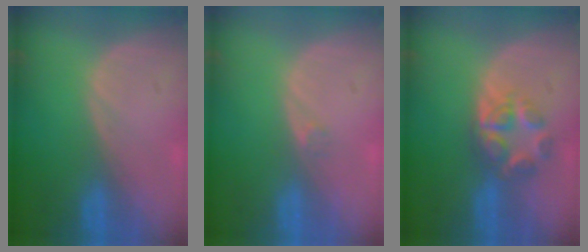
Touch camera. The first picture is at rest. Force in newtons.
{"total": 0.8, "press": 0.7, "slide": 0.4}
{"total": 5.9, "press": 5.5, "slide": 2.2}